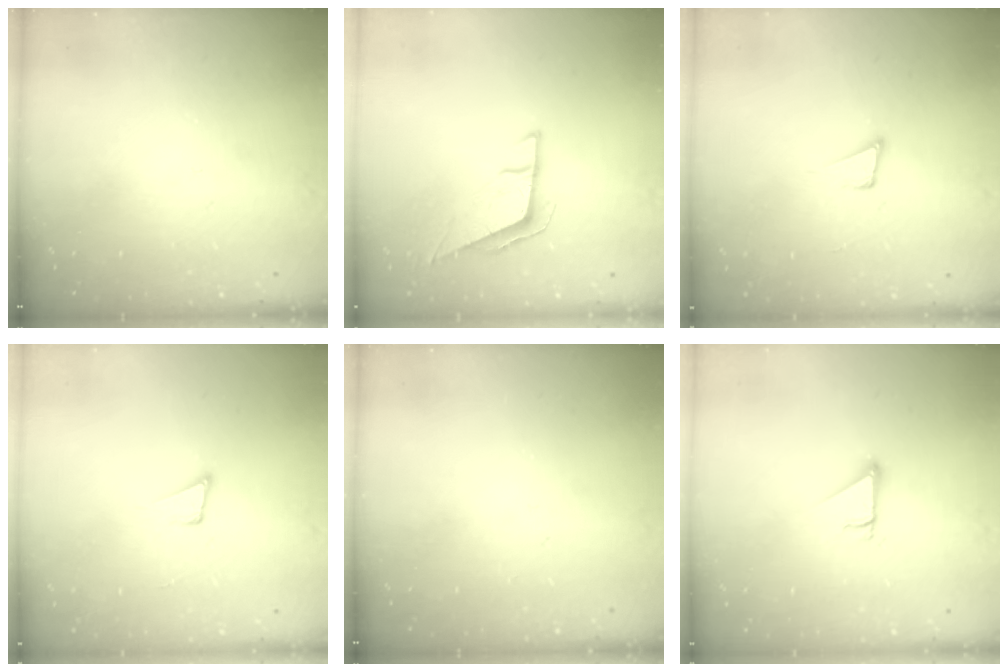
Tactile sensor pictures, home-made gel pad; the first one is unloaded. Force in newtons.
{"total": 6.0, "press": 5.9, "slide": 0.9}
{"total": 4.0, "press": 2.8, "slide": 2.9}
{"total": 4.0, "press": 2.8, "slide": 2.9}
{"total": 0.0}
{"total": 2.5, "press": 2.5, "slide": 0.2}